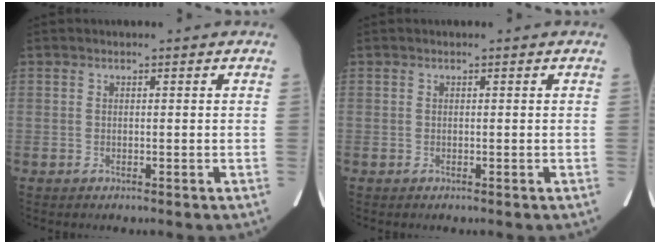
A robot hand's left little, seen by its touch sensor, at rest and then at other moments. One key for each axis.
{"total": 0.0}